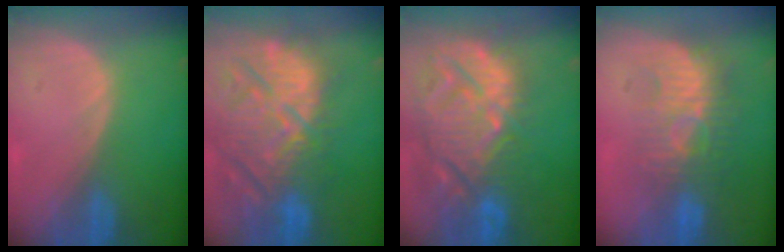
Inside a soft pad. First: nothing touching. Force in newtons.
{"total": 14.9, "press": 12.9, "slide": 7.4}
{"total": 14.8, "press": 12.7, "slide": 7.6}
{"total": 8.8, "press": 8.4, "slide": 2.7}